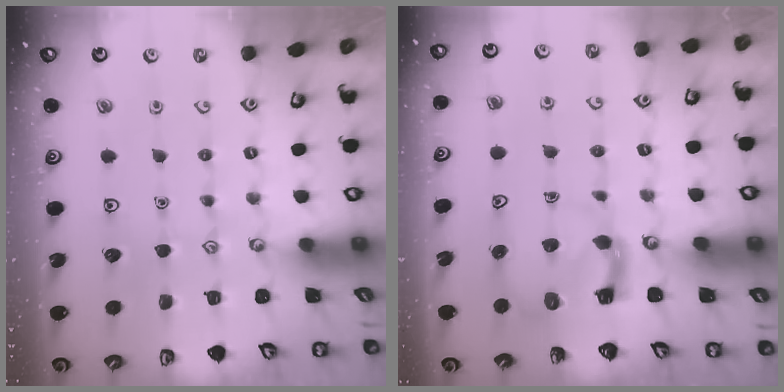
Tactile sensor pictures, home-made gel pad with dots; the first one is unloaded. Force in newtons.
{"total": 4.2, "press": 4.2, "slide": 0.4}